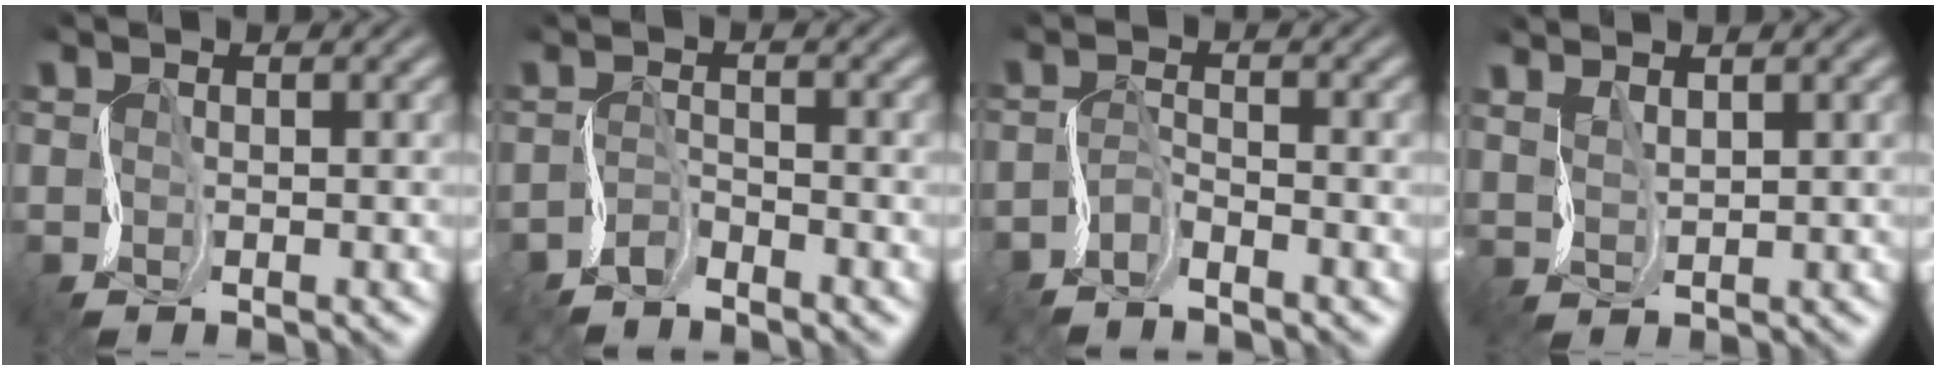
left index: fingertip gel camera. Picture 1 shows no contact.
{"total": 1.6, "force": [-1.5, -0.1, -0.3], "torque": [-0.003, 0.006, -0.038]}
{"total": 1.9, "force": [-1.8, 0.3, 0.6], "torque": [-0.020, 0.002, -0.044]}
{"total": 2.3, "force": [2.2, -0.2, -0.7], "torque": [0.004, 0.005, 0.048]}